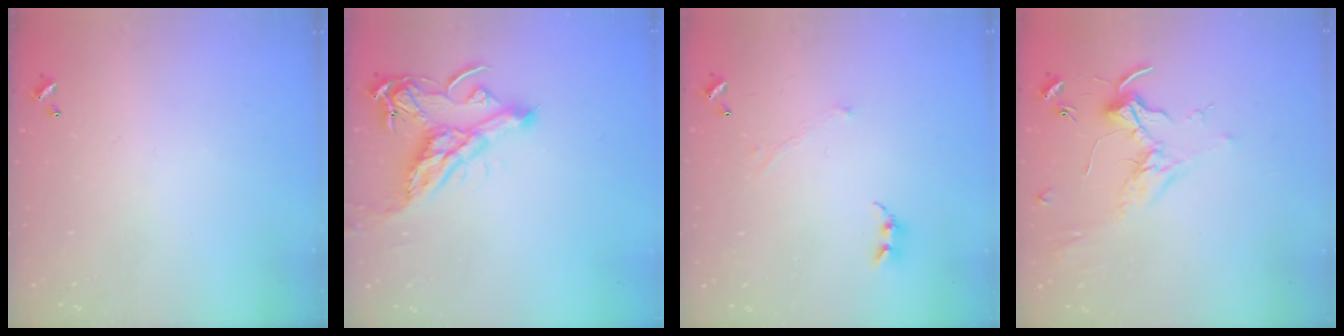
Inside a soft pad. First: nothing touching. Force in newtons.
{"total": 10.2, "press": 10.1, "slide": 1.5}
{"total": 0.7, "press": 0.0, "slide": 0.7}
{"total": 1.7, "press": 1.5, "slide": 0.7}